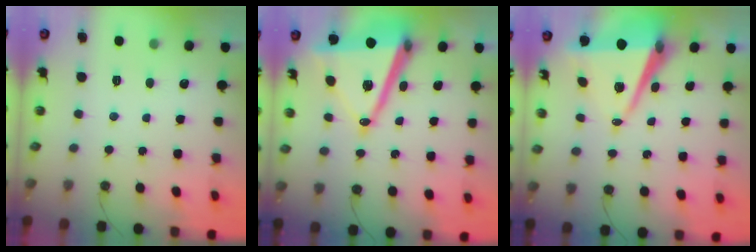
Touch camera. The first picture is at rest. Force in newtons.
{"total": 18.3, "press": 17.9, "slide": 3.9}
{"total": 9.1, "press": 8.1, "slide": 4.1}